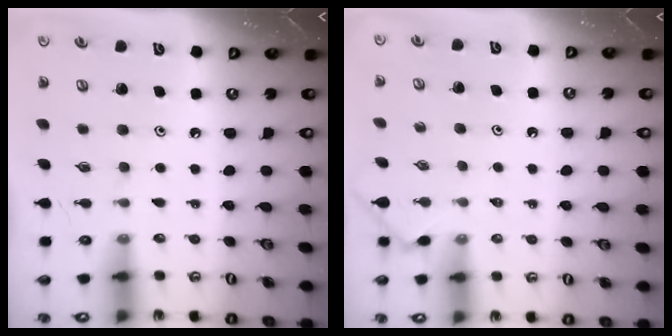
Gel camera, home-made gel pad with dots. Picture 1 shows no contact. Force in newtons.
{"total": 2.1, "press": 2.1, "slide": 0.4}